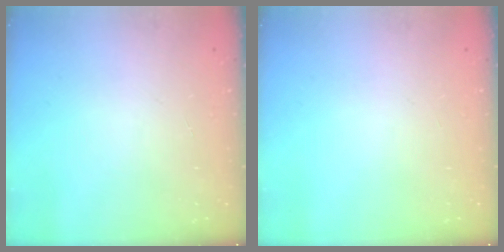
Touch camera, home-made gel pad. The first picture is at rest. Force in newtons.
{"total": 0.0}